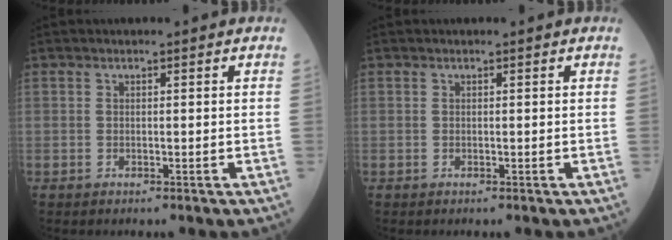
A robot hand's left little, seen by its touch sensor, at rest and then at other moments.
{"total": 0.0}